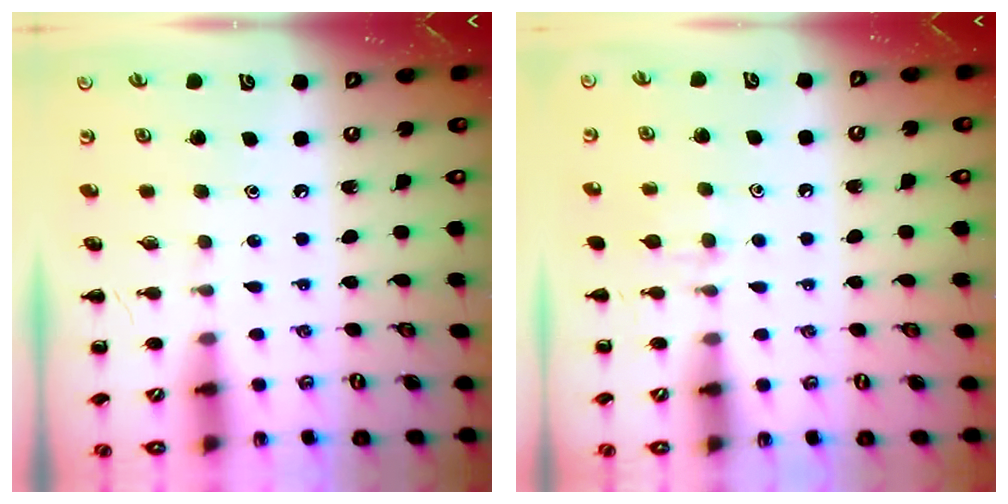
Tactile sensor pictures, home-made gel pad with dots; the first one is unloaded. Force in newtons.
{"total": 5.9, "press": 5.6, "slide": 1.7}